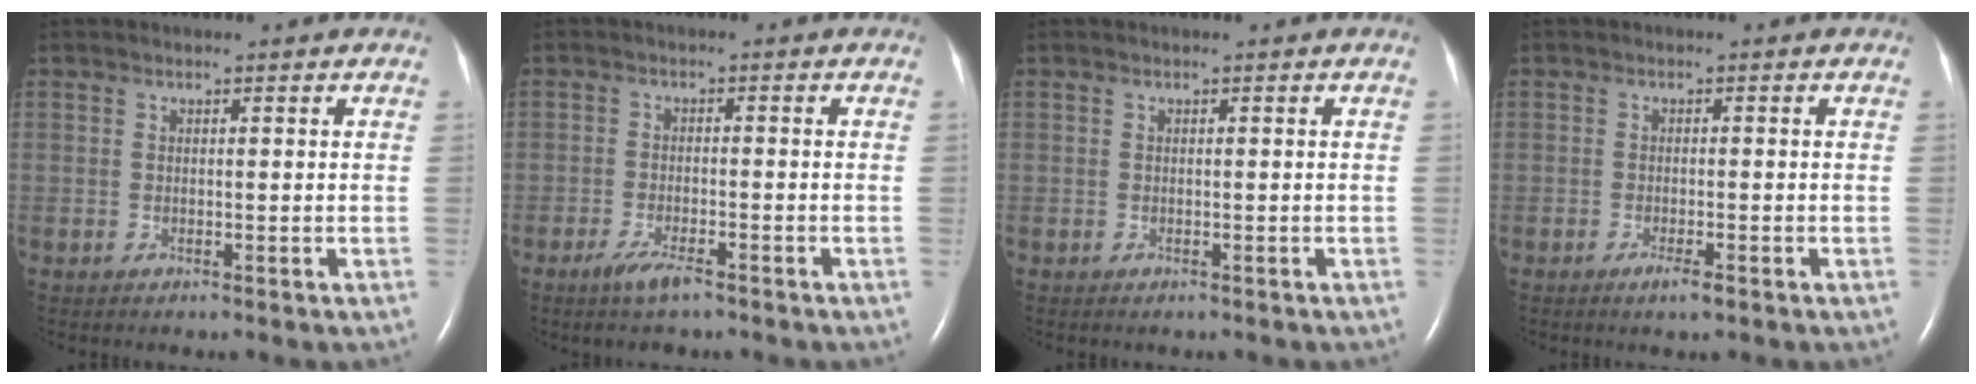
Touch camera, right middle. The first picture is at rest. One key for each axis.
{"total": 4.0, "fx": -2.8, "fy": 0.7, "fz": 2.6, "tx": -0.062, "ty": -0.006, "tz": -0.050}
{"total": 0.6, "fx": -0.5, "fy": 0.3, "fz": 0.2, "tx": -0.008, "ty": 0.000, "tz": -0.005}
{"total": 1.8, "fx": -1.1, "fy": 0.1, "fz": 1.4, "tx": -0.026, "ty": -0.003, "tz": -0.020}